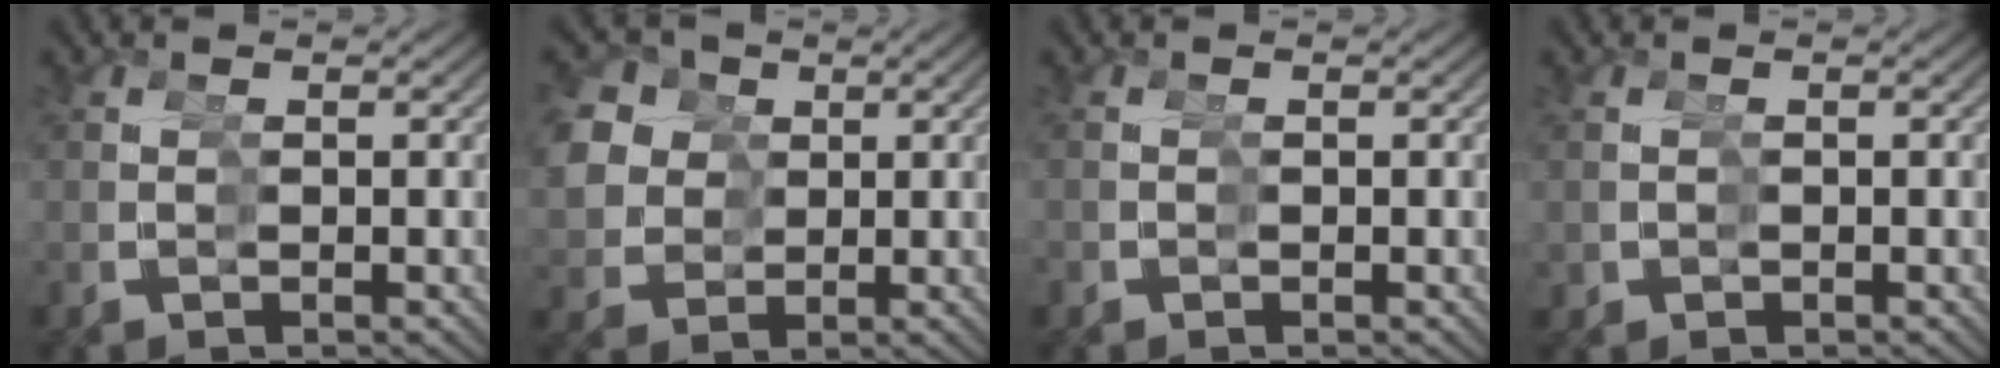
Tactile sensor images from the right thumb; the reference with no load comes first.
{"total": 8.0, "force": [2.8, 7.0, 2.7], "torque": [-0.073, -0.011, 0.047]}
{"total": 0.8, "force": [-0.3, 0.8, 0.1], "torque": [-0.004, -0.007, -0.003]}
{"total": 1.5, "force": [-0.2, 1.5, 0.2], "torque": [-0.014, -0.011, 0.006]}